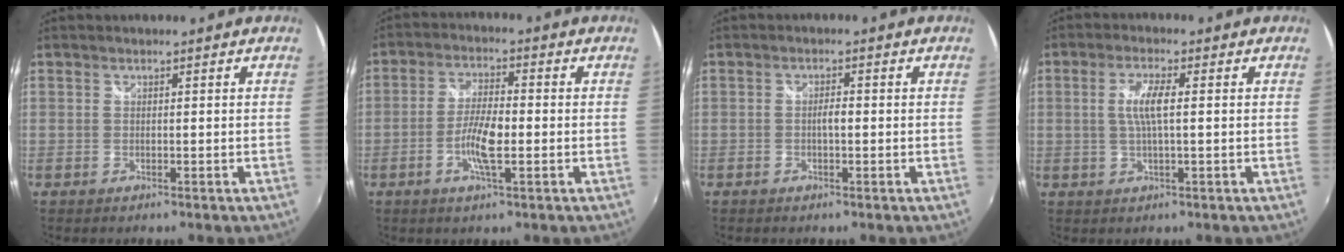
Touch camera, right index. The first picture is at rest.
{"total": 6.6, "force": [-1.8, 1.5, 6.2], "torque": [-0.125, 0.000, -0.037]}
{"total": 1.6, "force": [-0.3, 0.5, 1.6], "torque": [-0.028, 0.003, -0.007]}
{"total": 5.0, "force": [0.5, 0.8, 4.9], "torque": [-0.094, 0.000, 0.010]}